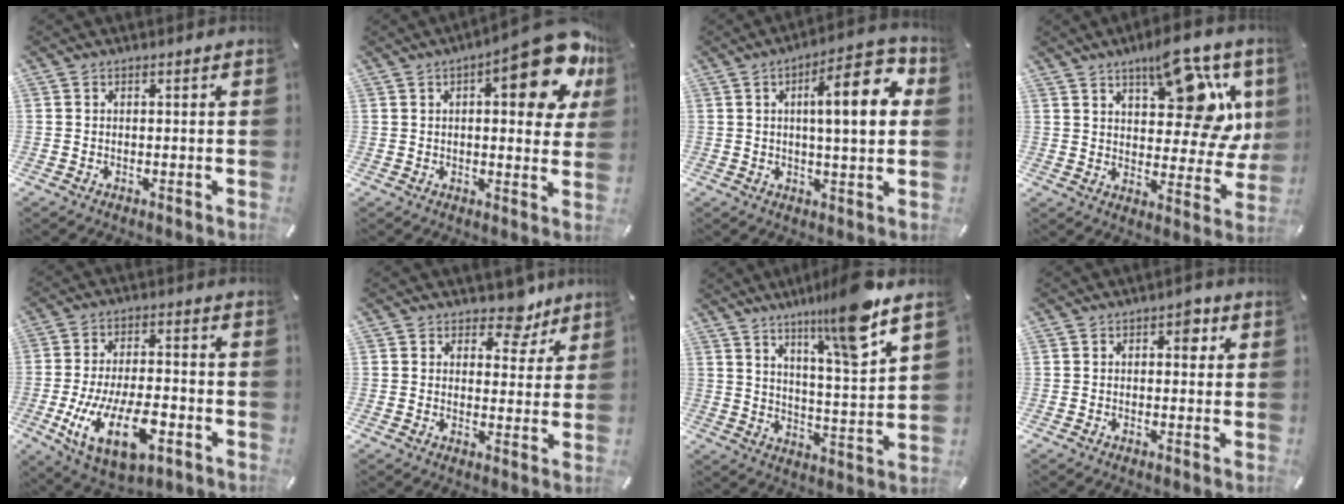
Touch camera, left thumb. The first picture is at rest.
{"total": 17.6, "force": [8.0, 6.0, 14.5], "torque": [-0.182, -0.044, 0.119]}
{"total": 14.3, "force": [4.0, 4.3, 13.1], "torque": [-0.179, -0.008, 0.053]}
{"total": 16.9, "force": [9.7, 7.7, 11.4], "torque": [-0.139, -0.064, 0.161]}
{"total": 16.4, "force": [-5.8, 8.0, 13.1], "torque": [-0.254, 0.006, -0.093]}
{"total": 8.3, "force": [6.4, 4.4, 3.0], "torque": [-0.018, -0.049, 0.108]}
{"total": 14.2, "force": [10.7, 0.9, 9.3], "torque": [-0.152, -0.068, 0.168]}
{"total": 3.3, "force": [1.1, 2.1, 2.3], "torque": [-0.011, -0.008, 0.008]}